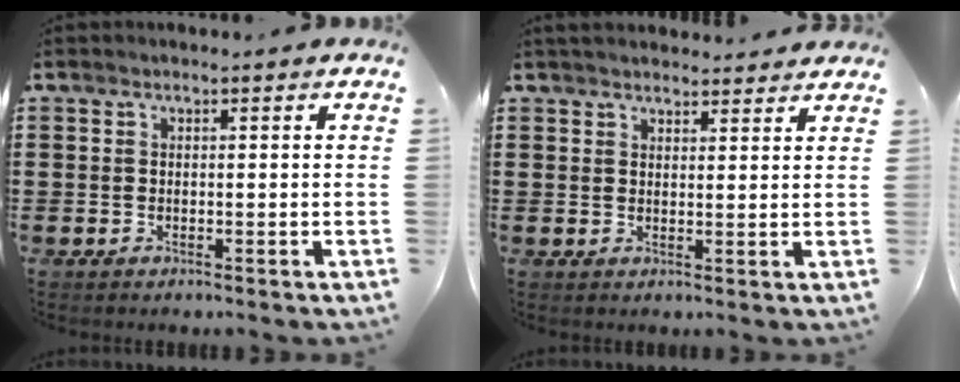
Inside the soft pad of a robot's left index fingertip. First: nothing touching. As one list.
[{"total": 2.5, "force": [2.4, 0.5, 0.3], "torque": [-0.012, 0.000, 0.047]}]